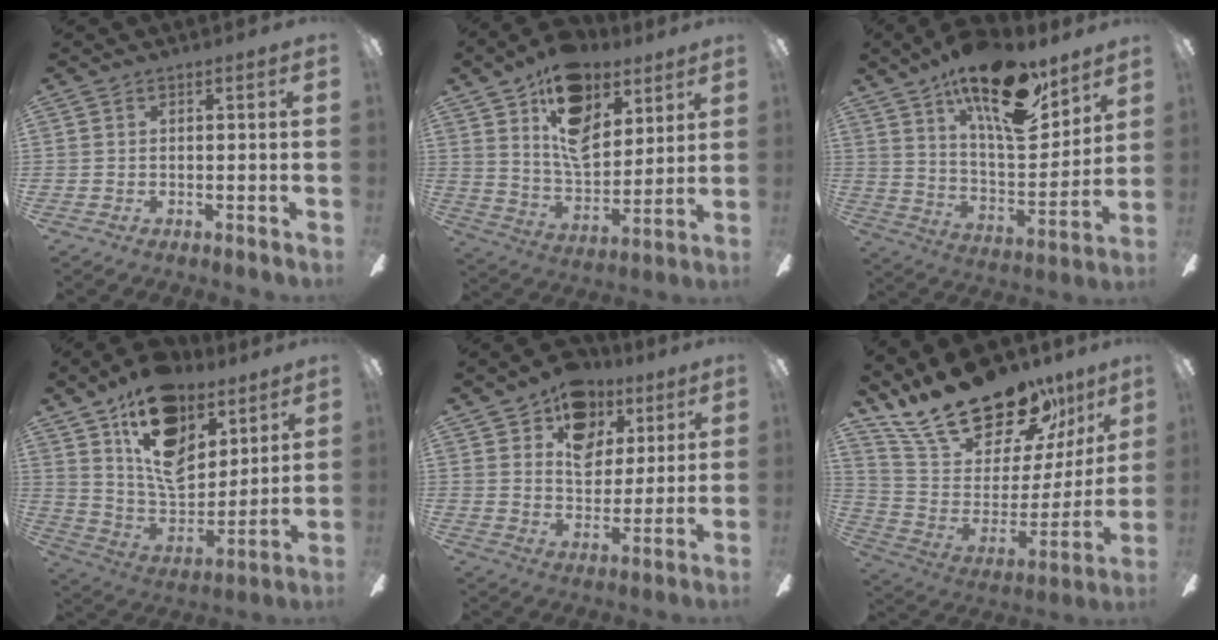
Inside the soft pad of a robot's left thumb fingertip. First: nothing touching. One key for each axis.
{"total": 17.9, "fx": 10.7, "fy": 10.2, "fz": 10.1, "tx": -0.162, "ty": -0.054, "tz": 0.193}
{"total": 21.6, "fx": 14.3, "fy": 7.9, "fz": 14.1, "tx": -0.227, "ty": -0.087, "tz": 0.241}
{"total": 19.7, "fx": 12.2, "fy": 11.4, "fz": 10.4, "tx": -0.169, "ty": -0.077, "tz": 0.221}
{"total": 14.0, "fx": 7.9, "fy": 9.9, "fz": 5.9, "tx": -0.080, "ty": -0.038, "tz": 0.147}
{"total": 24.9, "fx": 20.8, "fy": 8.8, "fz": 10.3, "tx": -0.182, "ty": -0.152, "tz": 0.374}